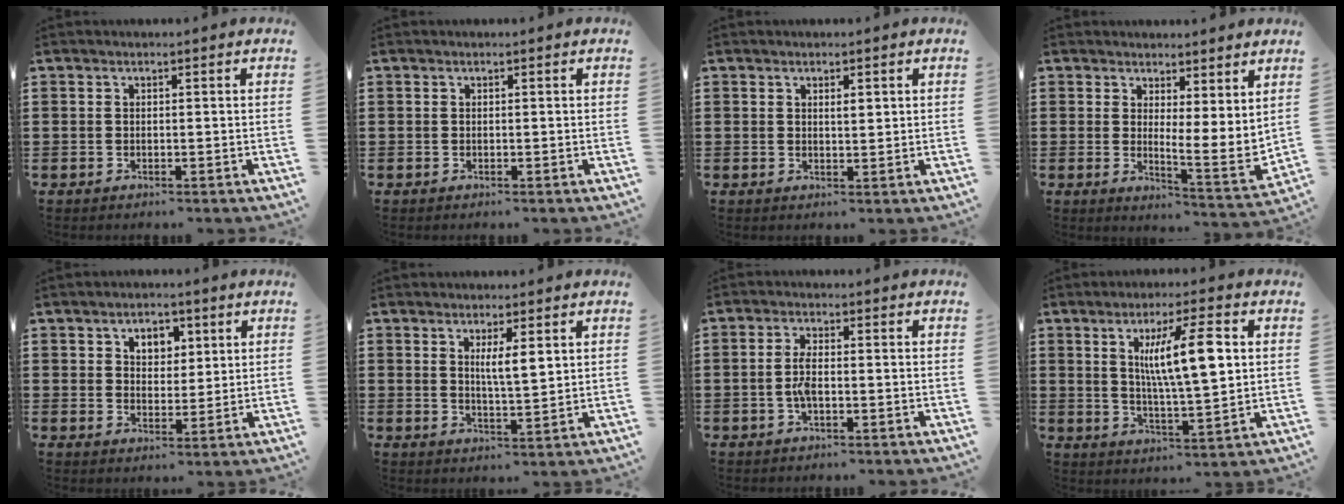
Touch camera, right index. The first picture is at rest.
{"total": 0.0}
{"total": 1.4, "force": [0.6, 0.5, 1.2], "torque": [-0.016, 0.002, 0.007]}
{"total": 4.9, "force": [3.5, 1.2, 3.2], "torque": [-0.051, -0.035, 0.061]}
{"total": 4.0, "force": [1.8, 2.9, 2.2], "torque": [-0.045, 0.011, 0.028]}
{"total": 3.8, "force": [1.4, 0.7, 3.5], "torque": [-0.064, 0.001, 0.020]}
{"total": 3.5, "force": [-0.8, 1.0, 3.3], "torque": [-0.075, -0.002, -0.020]}
{"total": 10.5, "force": [2.7, 2.2, 9.9], "torque": [-0.185, 0.004, 0.041]}